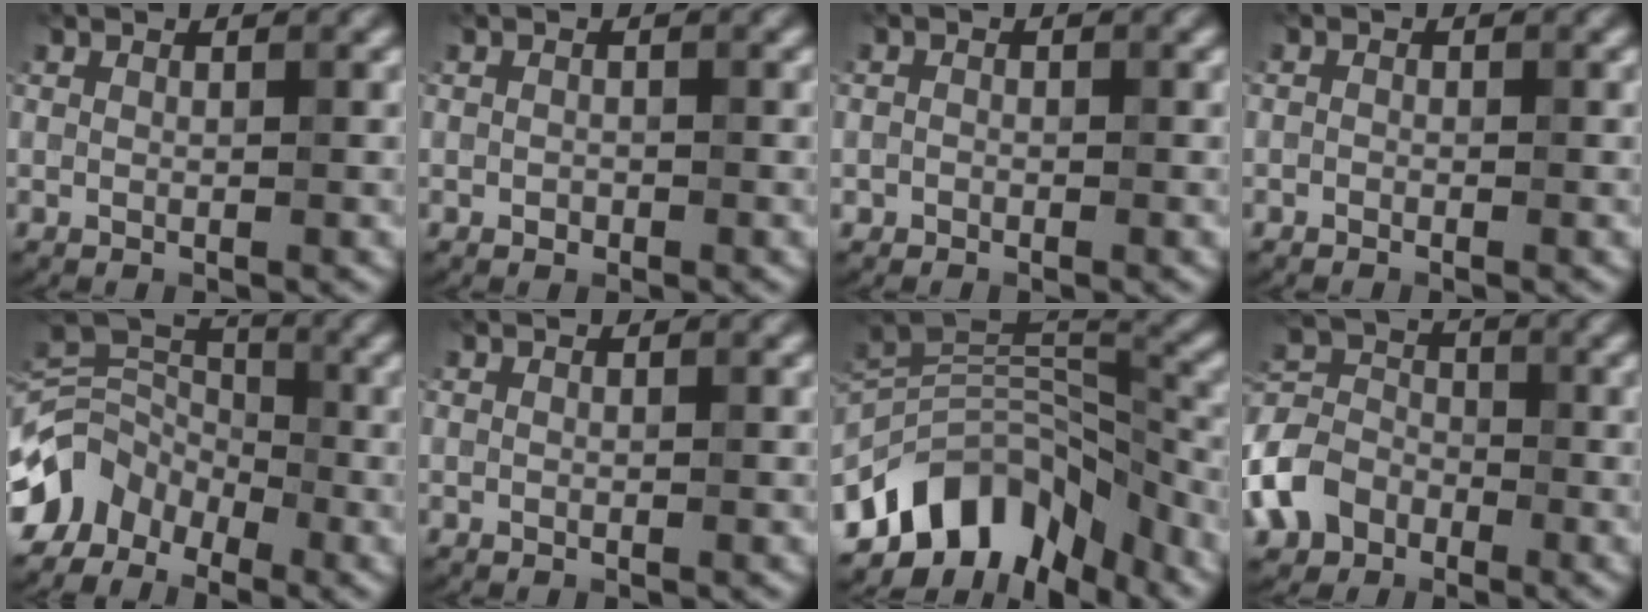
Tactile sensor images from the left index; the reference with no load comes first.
{"total": 1.5, "force": [-1.4, -0.4, -0.4], "torque": [-0.002, -0.015, -0.001]}
{"total": 2.4, "force": [-1.9, -0.9, -1.2], "torque": [0.001, -0.016, 0.004]}
{"total": 2.1, "force": [-1.8, -0.7, -0.8], "torque": [-0.004, -0.016, -0.008]}
{"total": 6.5, "force": [-6.0, 2.6, -0.2], "torque": [-0.018, -0.010, -0.088]}
{"total": 0.0}
{"total": 10.6, "force": [-8.8, 4.5, 3.6], "torque": [-0.076, -0.002, -0.130]}
{"total": 6.9, "force": [-5.9, 3.6, 0.6], "torque": [-0.040, -0.024, -0.076]}